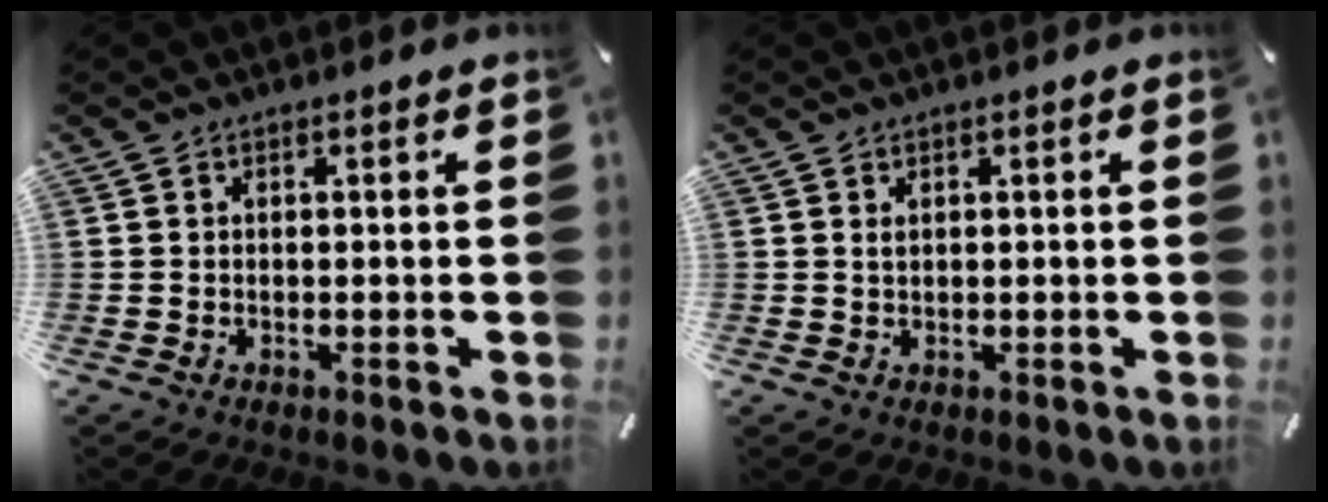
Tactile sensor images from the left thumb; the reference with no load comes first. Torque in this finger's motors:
{"motor_torque": [0.22, -0.28, 0.15, -0.18, -0.02]}